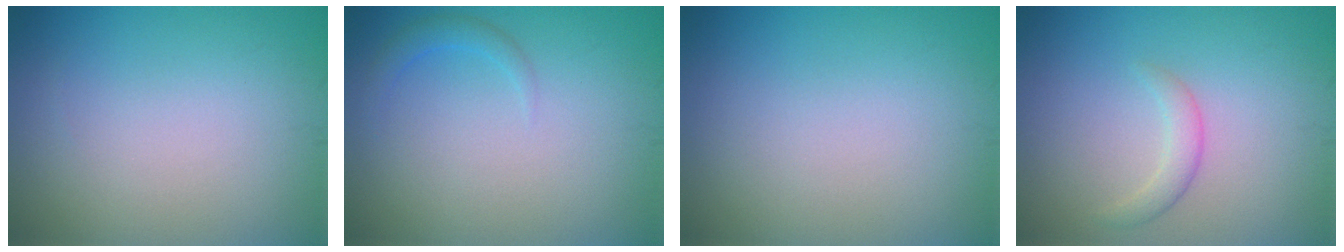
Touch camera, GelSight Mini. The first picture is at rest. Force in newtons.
{"total": 1.3, "press": 1.3, "slide": 0.0}
{"total": 0.0}
{"total": 1.6, "press": 1.6, "slide": 0.1}